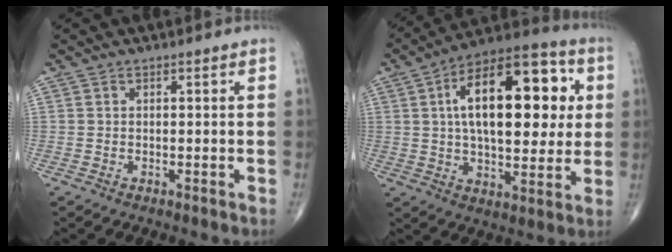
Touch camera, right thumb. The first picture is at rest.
{"total": 23.9, "force": [4.6, 11.7, 20.3], "torque": [-0.286, 0.009, 0.061]}